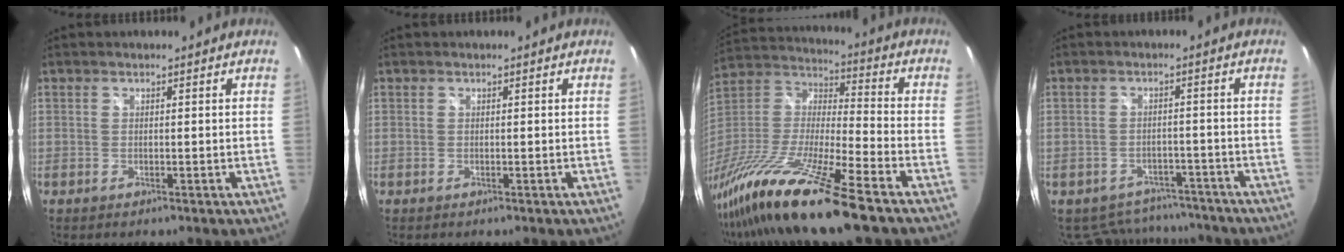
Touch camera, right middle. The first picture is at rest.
{"total": 0.0}
{"total": 23.5, "force": [-16.7, 1.1, 16.4], "torque": [-0.314, -0.043, -0.308]}
{"total": 10.9, "force": [-9.2, 5.3, 2.4], "torque": [-0.061, 0.018, -0.113]}